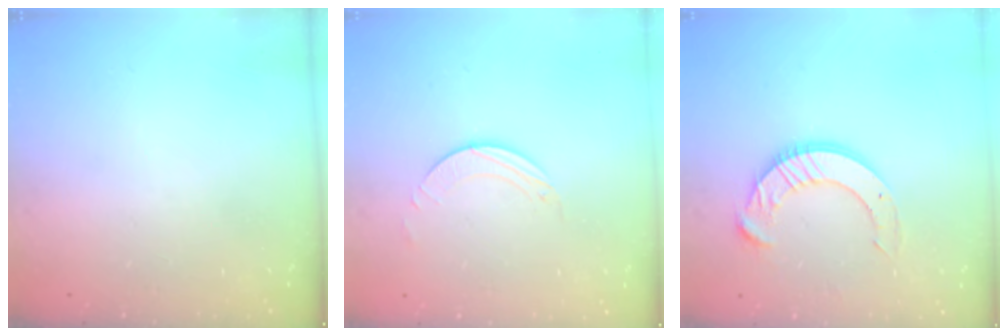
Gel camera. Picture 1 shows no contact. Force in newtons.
{"total": 2.0, "press": 2.0, "slide": 0.2}
{"total": 12.2, "press": 12.1, "slide": 1.2}